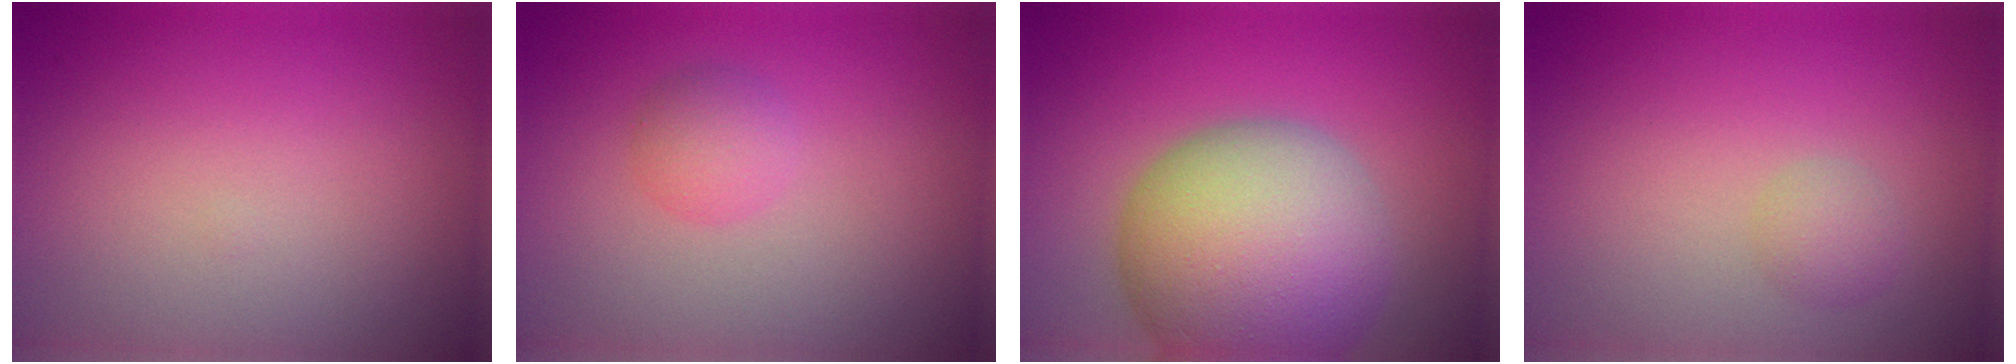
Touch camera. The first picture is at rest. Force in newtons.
{"total": 1.9, "press": 1.9, "slide": 0.1}
{"total": 13.1, "press": 13.0, "slide": 0.8}
{"total": 1.4, "press": 1.4, "slide": 0.1}